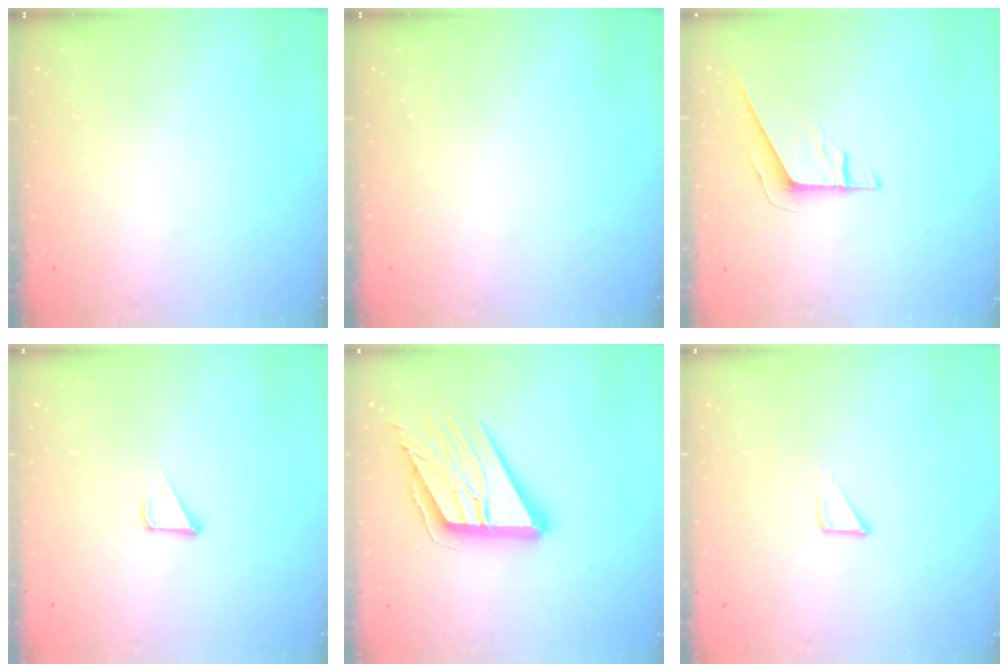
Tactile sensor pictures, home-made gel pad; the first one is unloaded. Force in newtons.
{"total": 0.0}
{"total": 8.0, "press": 7.9, "slide": 0.3}
{"total": 2.4, "press": 2.4, "slide": 0.1}
{"total": 18.9, "press": 18.8, "slide": 2.2}
{"total": 2.8, "press": 2.8, "slide": 0.1}